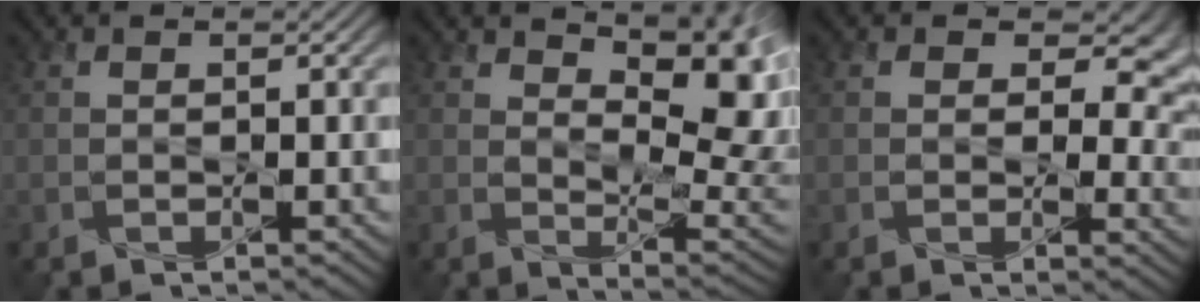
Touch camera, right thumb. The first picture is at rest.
{"total": 12.1, "force": [5.0, 5.8, 9.4], "torque": [-0.126, 0.003, 0.078]}
{"total": 6.3, "force": [1.7, 4.2, 4.3], "torque": [-0.056, -0.011, 0.014]}